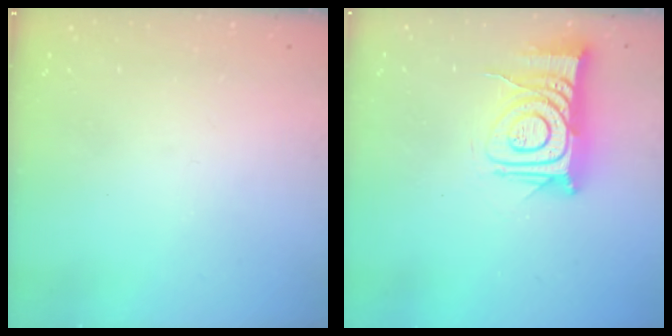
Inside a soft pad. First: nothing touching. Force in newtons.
{"total": 14.8, "press": 14.7, "slide": 1.0}